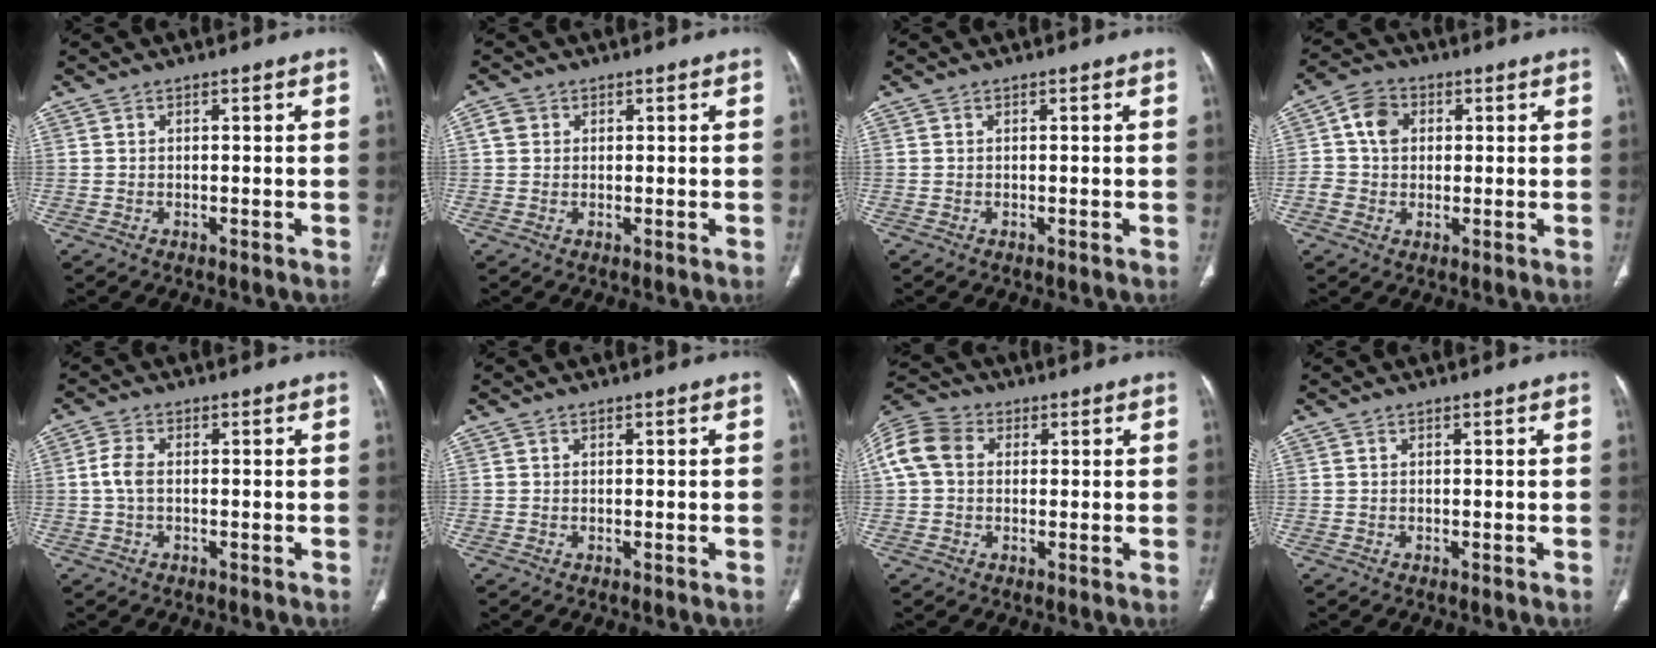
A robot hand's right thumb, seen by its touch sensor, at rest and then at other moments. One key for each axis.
{"total": 2.3, "fx": 0.6, "fy": 2.0, "fz": 0.9, "tx": -0.012, "ty": 0.003, "tz": 0.010}
{"total": 0.0}
{"total": 6.6, "fx": 1.2, "fy": 5.5, "fz": 3.6, "tx": -0.042, "ty": 0.010, "tz": 0.017}
{"total": 3.5, "fx": -0.1, "fy": 2.0, "fz": 2.8, "tx": -0.063, "ty": 0.008, "tz": -0.006}
{"total": 0.0}
{"total": 11.1, "fx": 2.4, "fy": 8.7, "fz": 6.6, "tx": -0.140, "ty": 0.029, "tz": 0.039}
{"total": 0.0}